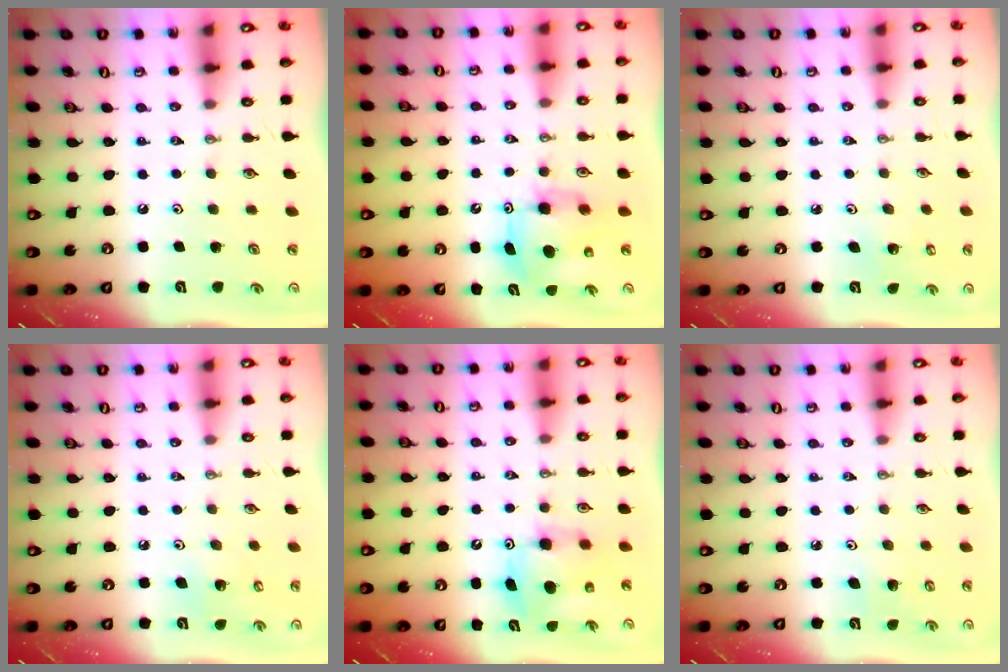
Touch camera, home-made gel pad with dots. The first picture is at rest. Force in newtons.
{"total": 8.2, "press": 8.2, "slide": 0.5}
{"total": 2.0, "press": 2.0, "slide": 0.2}
{"total": 6.3, "press": 6.2, "slide": 0.5}
{"total": 7.5, "press": 7.5, "slide": 0.3}
{"total": 4.3, "press": 4.1, "slide": 1.0}